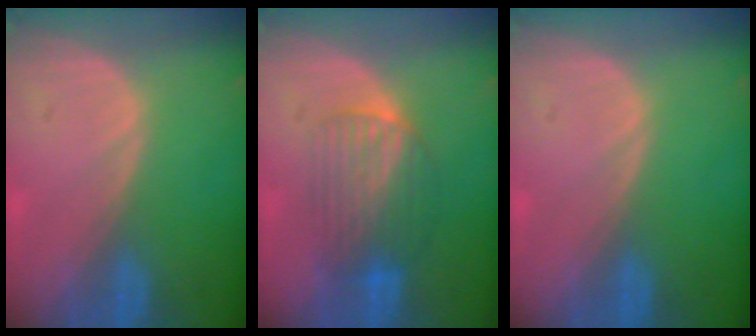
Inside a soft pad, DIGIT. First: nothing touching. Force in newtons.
{"total": 6.4, "press": 6.3, "slide": 1.1}
{"total": 0.0}